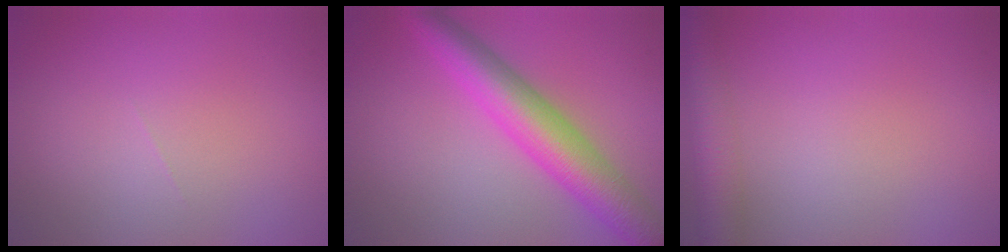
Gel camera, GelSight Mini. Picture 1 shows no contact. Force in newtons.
{"total": 7.0, "press": 7.0, "slide": 0.0}
{"total": 4.5, "press": 4.5, "slide": 0.2}